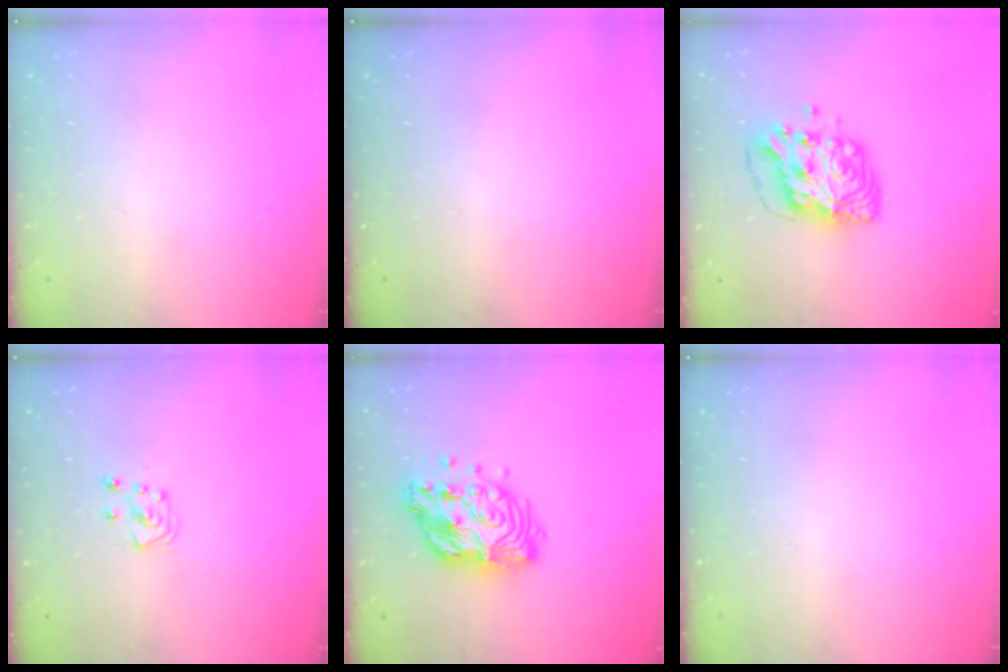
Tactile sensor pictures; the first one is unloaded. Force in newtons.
{"total": 0.0}
{"total": 10.0, "press": 9.9, "slide": 1.4}
{"total": 5.2, "press": 5.2, "slide": 0.4}
{"total": 15.4, "press": 15.4, "slide": 1.4}
{"total": 0.0}